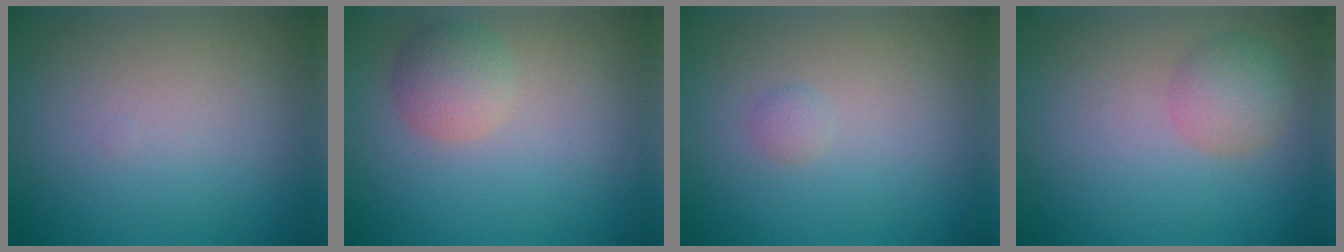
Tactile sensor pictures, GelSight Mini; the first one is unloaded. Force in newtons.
{"total": 2.7, "press": 2.7, "slide": 0.1}
{"total": 0.6, "press": 0.6, "slide": 0.0}
{"total": 2.8, "press": 2.8, "slide": 0.1}